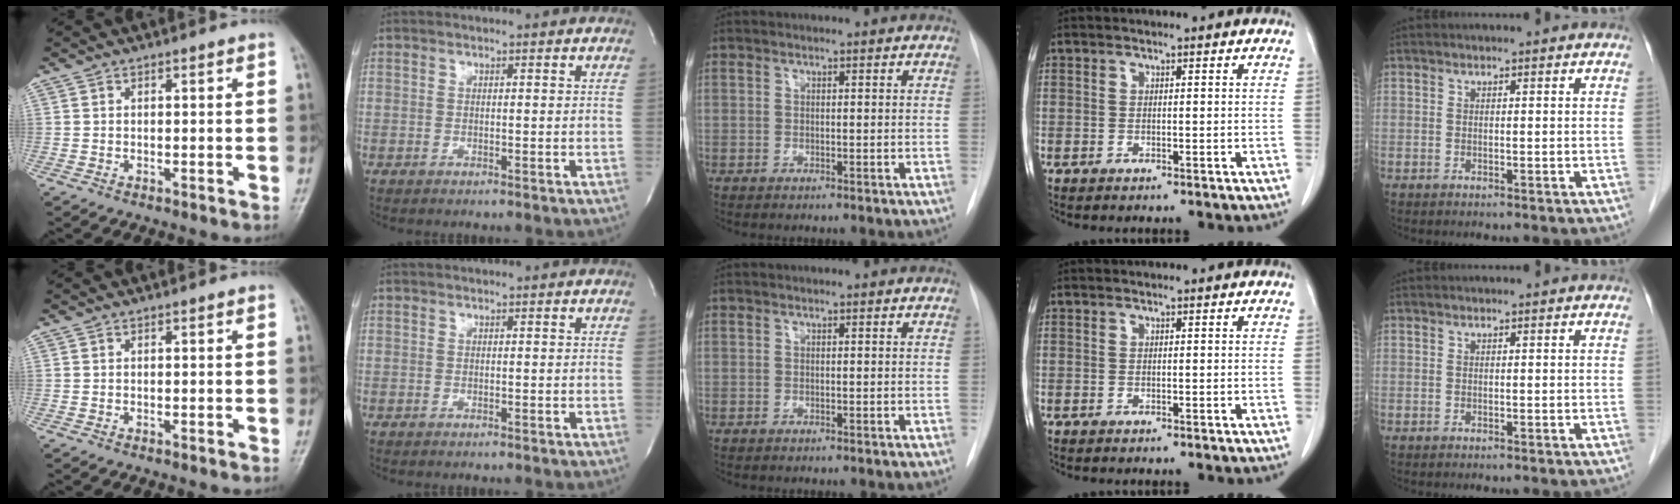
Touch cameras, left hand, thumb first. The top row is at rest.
{}